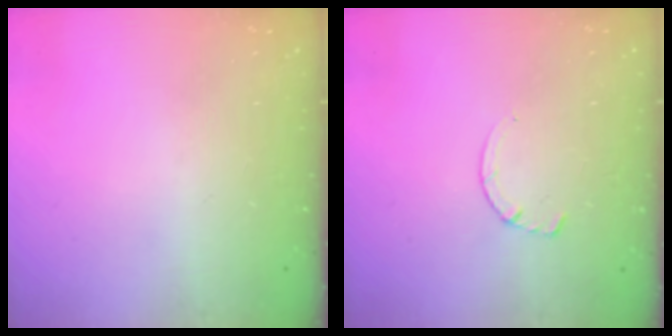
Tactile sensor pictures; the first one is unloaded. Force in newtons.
{"total": 2.9, "press": 2.9, "slide": 0.4}